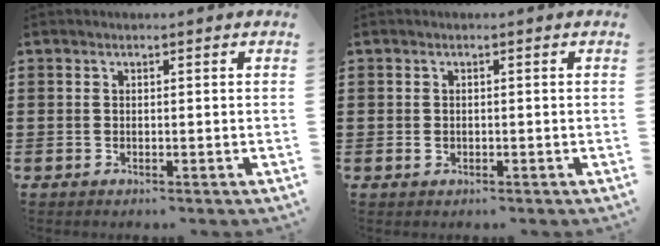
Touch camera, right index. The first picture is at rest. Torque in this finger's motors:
{"motor_torque": [1.04, 1.10, 0.09, 0.02]}